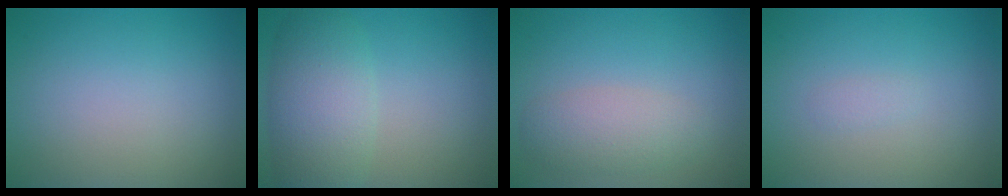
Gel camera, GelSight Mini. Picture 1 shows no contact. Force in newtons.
{"total": 5.6, "press": 5.6, "slide": 0.4}
{"total": 3.0, "press": 3.0, "slide": 0.2}
{"total": 0.5, "press": 0.5, "slide": 0.0}